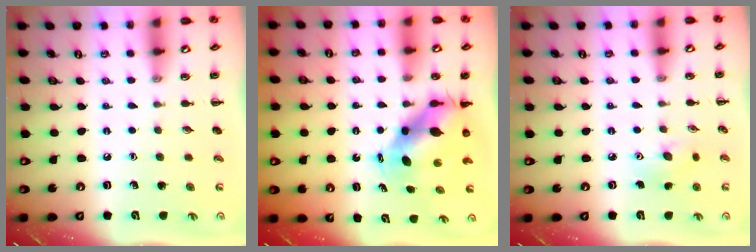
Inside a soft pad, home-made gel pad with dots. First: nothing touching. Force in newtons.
{"total": 8.8, "press": 8.6, "slide": 1.5}
{"total": 5.6, "press": 5.5, "slide": 1.0}